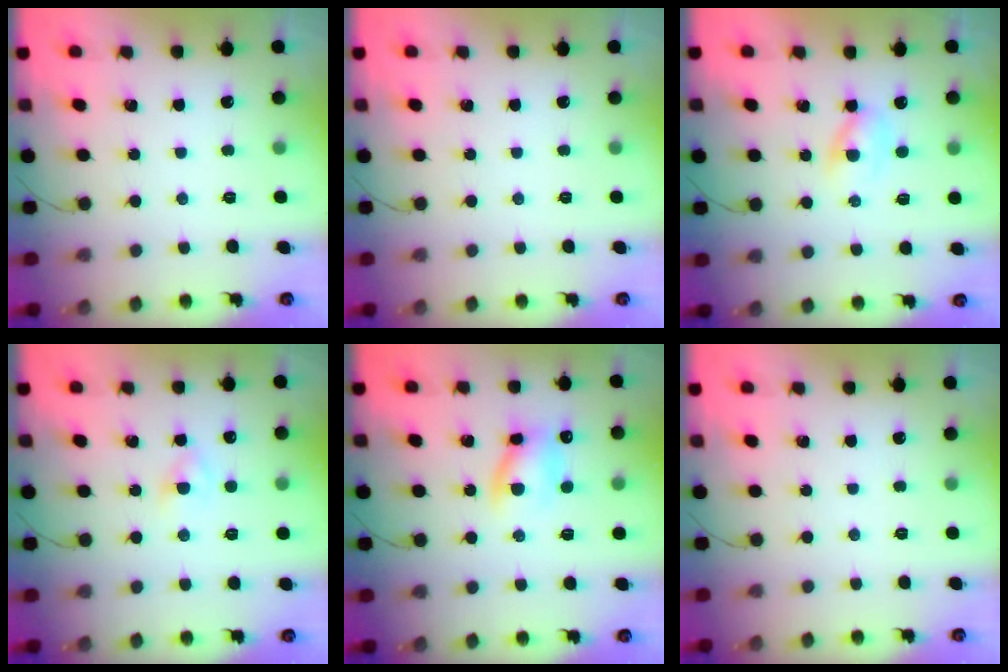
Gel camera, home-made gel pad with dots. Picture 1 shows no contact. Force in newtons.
{"total": 0.0}
{"total": 2.9, "press": 2.7, "slide": 1.1}
{"total": 1.9, "press": 1.7, "slide": 0.8}
{"total": 8.9, "press": 8.6, "slide": 2.2}
{"total": 0.0}